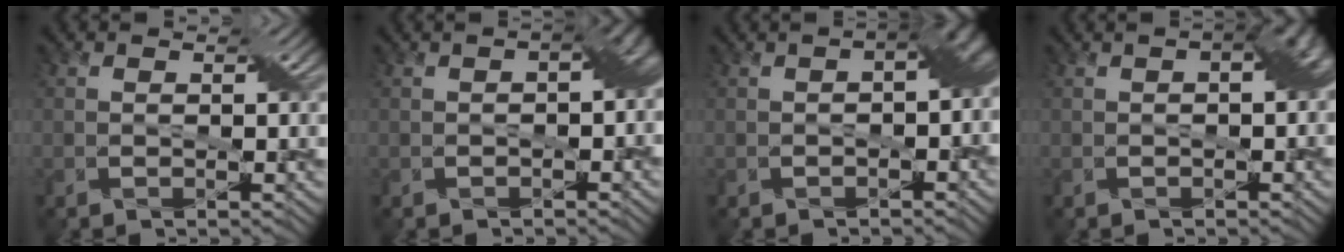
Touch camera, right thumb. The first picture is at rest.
{"total": 4.6, "force": [-0.4, 2.6, 3.8], "torque": [-0.043, 0.002, -0.004]}
{"total": 5.8, "force": [-0.5, 3.0, 4.9], "torque": [-0.061, 0.003, -0.007]}
{"total": 4.0, "force": [0.3, 1.8, 3.5], "torque": [-0.039, 0.011, 0.004]}